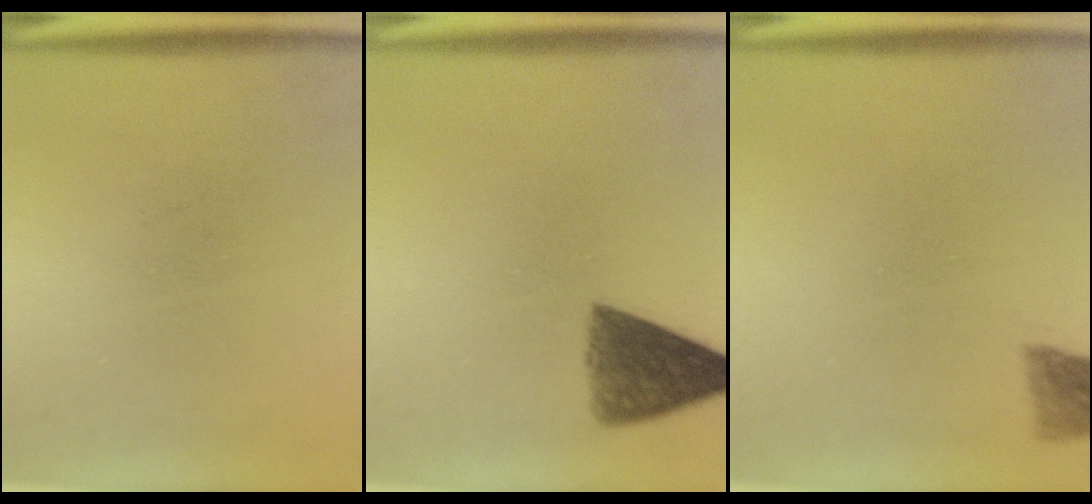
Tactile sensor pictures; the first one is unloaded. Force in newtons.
{"total": 7.3}
{"total": 2.8}